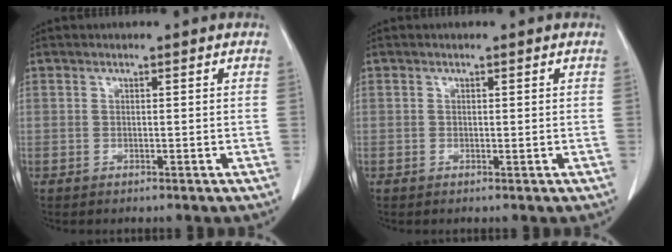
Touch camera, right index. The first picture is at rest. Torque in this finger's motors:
{"motor_torque": [-0.21, 0.13, -0.11, -0.01]}